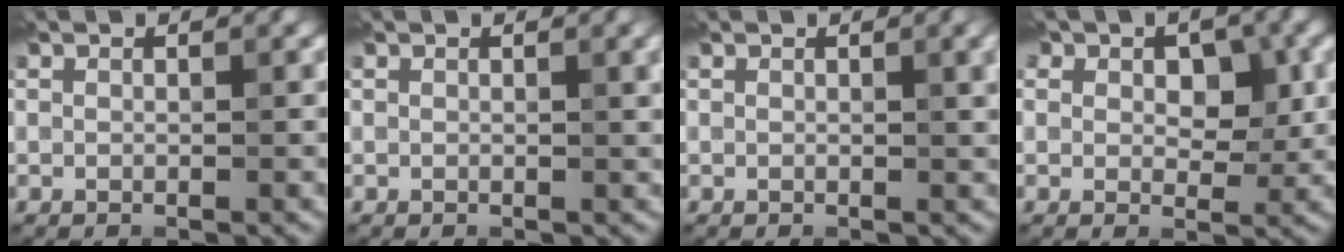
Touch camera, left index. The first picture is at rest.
{"total": 2.0, "force": [0.9, 0.6, 1.7], "torque": [-0.021, 0.001, 0.014]}
{"total": 2.7, "force": [1.0, 0.9, 2.4], "torque": [-0.030, 0.003, 0.015]}
{"total": 4.5, "force": [1.3, 3.2, 2.9], "torque": [-0.034, -0.004, 0.010]}